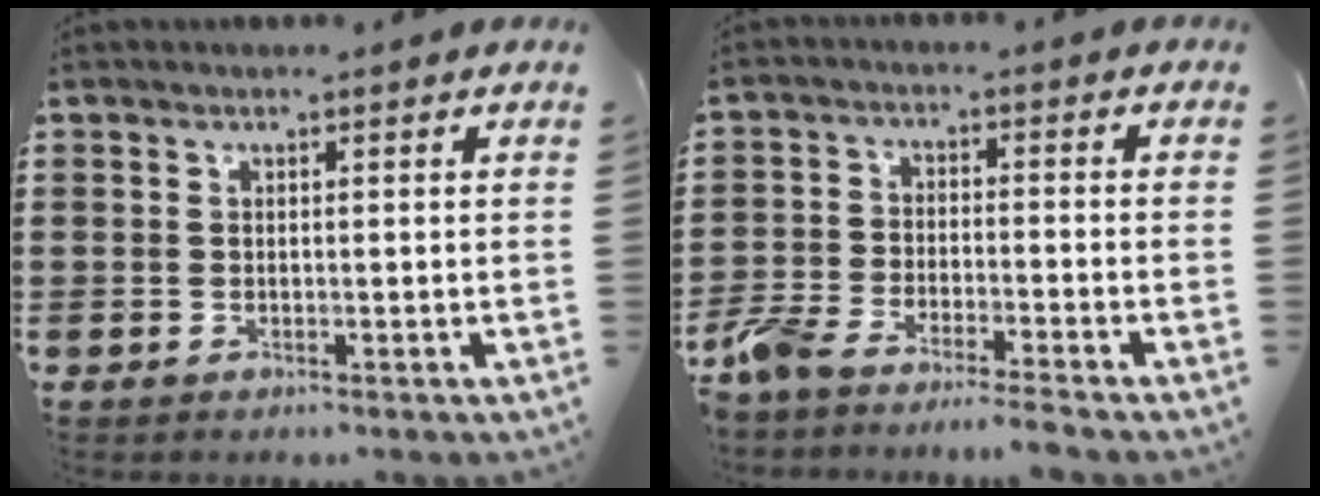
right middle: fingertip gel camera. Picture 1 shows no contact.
{"total": 5.1, "force": [-4.8, 0.1, 1.7], "torque": [-0.065, -0.016, -0.102]}